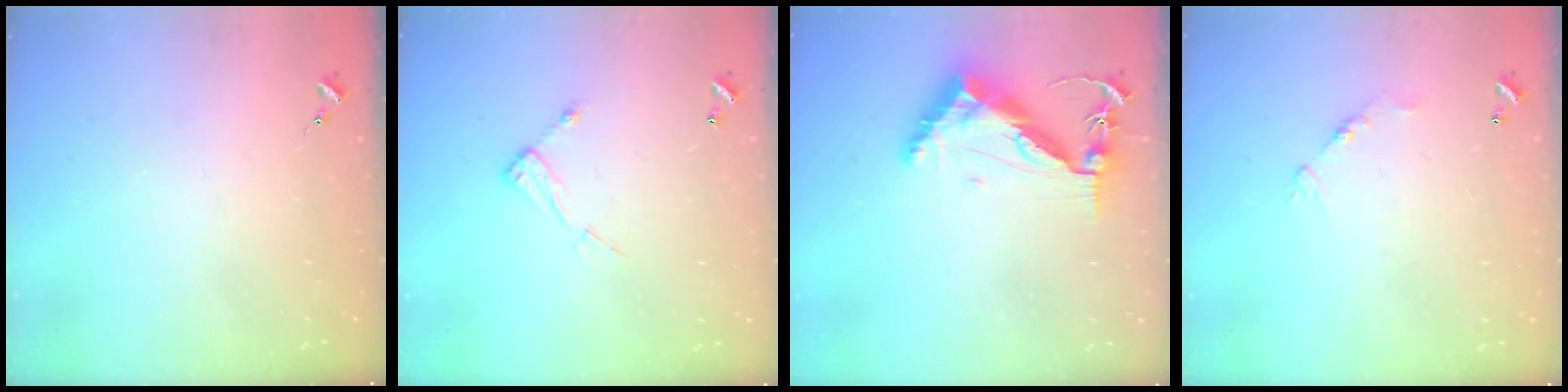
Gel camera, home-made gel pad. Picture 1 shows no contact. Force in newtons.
{"total": 8.7, "press": 8.7, "slide": 0.4}
{"total": 11.8, "press": 11.7, "slide": 1.5}
{"total": 7.7, "press": 7.7, "slide": 0.4}